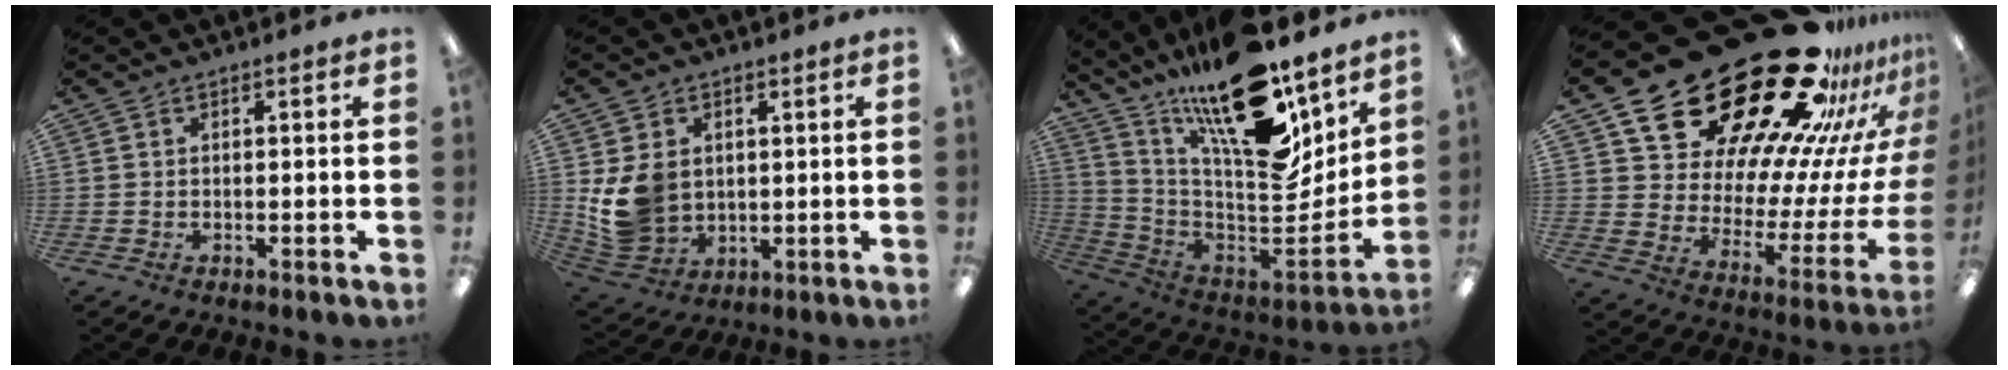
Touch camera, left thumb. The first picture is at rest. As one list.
[{"total": 10.7, "force": [1.8, 8.9, 5.7], "torque": [-0.131, 0.006, 0.039]}, {"total": 23.5, "force": [15.8, 8.0, 15.5], "torque": [-0.245, -0.127, 0.265]}, {"total": 36.2, "force": [26.6, 15.8, 18.7], "torque": [-0.231, -0.213, 0.503]}]